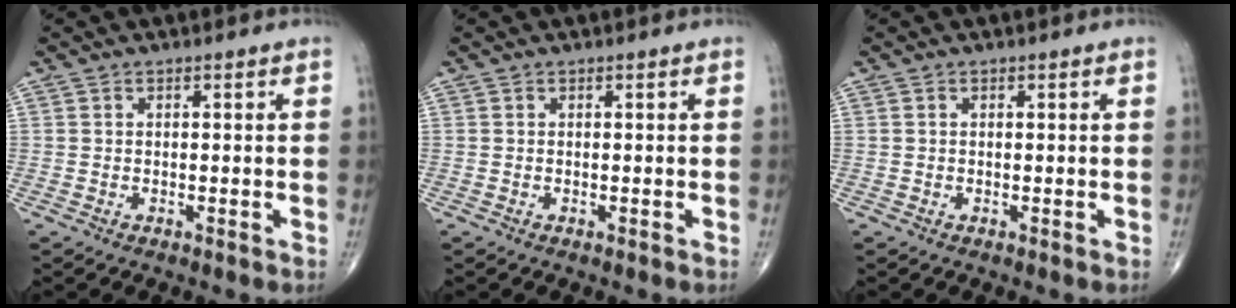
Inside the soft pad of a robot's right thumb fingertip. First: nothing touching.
{"total": 0.0}
{"total": 0.0}